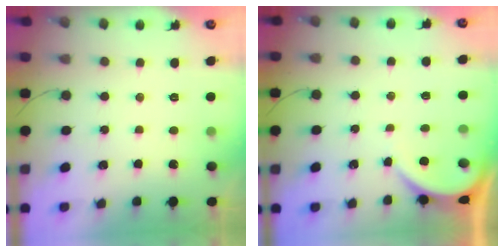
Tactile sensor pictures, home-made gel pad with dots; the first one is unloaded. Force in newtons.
{"total": 2.6, "press": 2.6, "slide": 0.2}